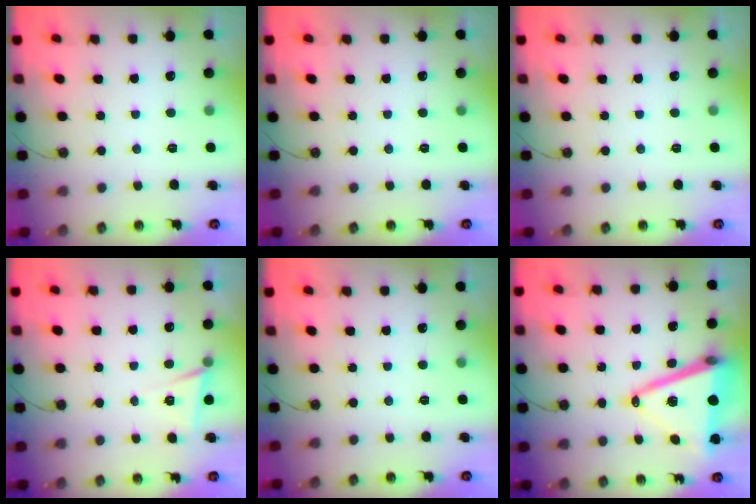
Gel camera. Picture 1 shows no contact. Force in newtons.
{"total": 0.0}
{"total": 0.0}
{"total": 4.7, "press": 2.6, "slide": 3.9}
{"total": 0.0}
{"total": 18.9, "press": 18.5, "slide": 3.8}